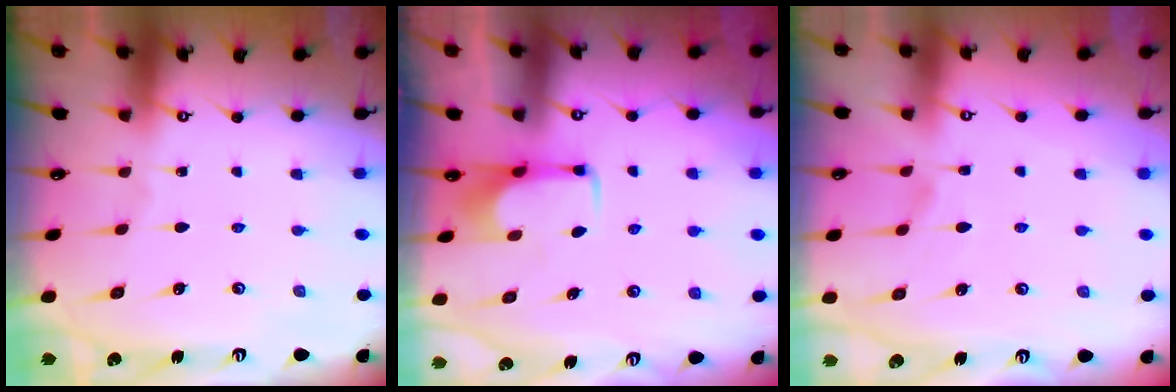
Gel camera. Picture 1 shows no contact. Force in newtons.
{"total": 2.0, "press": 2.0, "slide": 0.2}
{"total": 2.9, "press": 2.6, "slide": 1.2}